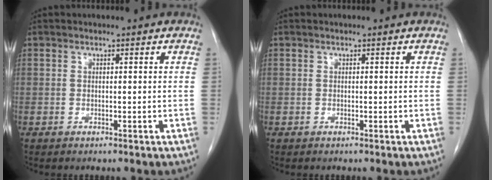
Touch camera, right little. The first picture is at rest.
{"total": 0.0}